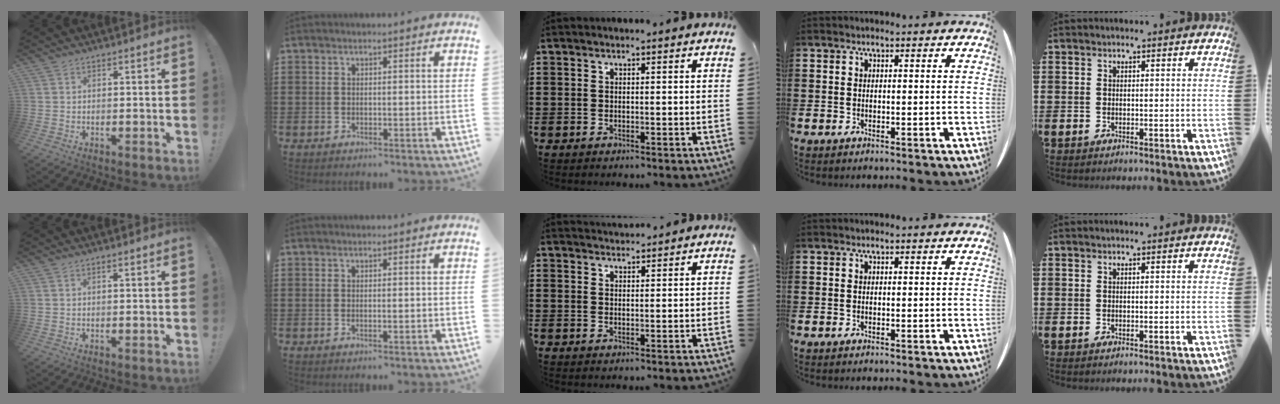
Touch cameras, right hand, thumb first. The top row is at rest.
{"thumb": {"total": 1.0, "force": [0.5, 0.0, 0.8], "torque": [-0.010, -0.003, 0.007]}, "index": {"total": 0.5, "force": [0.0, 0.0, 0.5], "torque": [-0.009, -0.002, 0.001]}, "middle": {"total": 1.8, "force": [1.8, 0.2, 0.0], "torque": [-0.004, 0.004, 0.034]}}